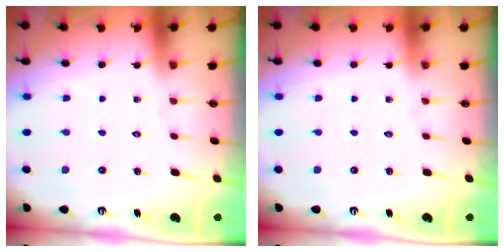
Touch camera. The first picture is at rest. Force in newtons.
{"total": 0.0}